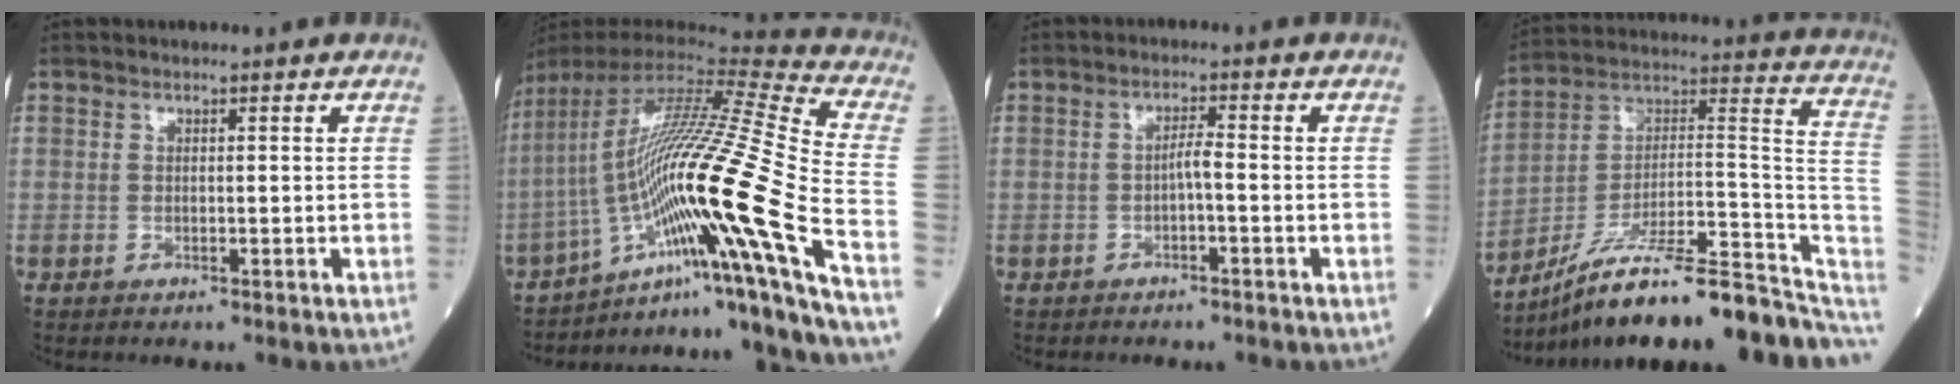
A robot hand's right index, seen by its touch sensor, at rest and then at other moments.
{"total": 29.3, "force": [-10.8, -1.7, 27.2], "torque": [-0.429, -0.014, -0.190]}
{"total": 2.0, "force": [-0.7, 0.1, 1.8], "torque": [-0.030, 0.003, -0.015]}
{"total": 24.8, "force": [-19.5, 3.8, 14.8], "torque": [-0.148, 0.032, -0.302]}